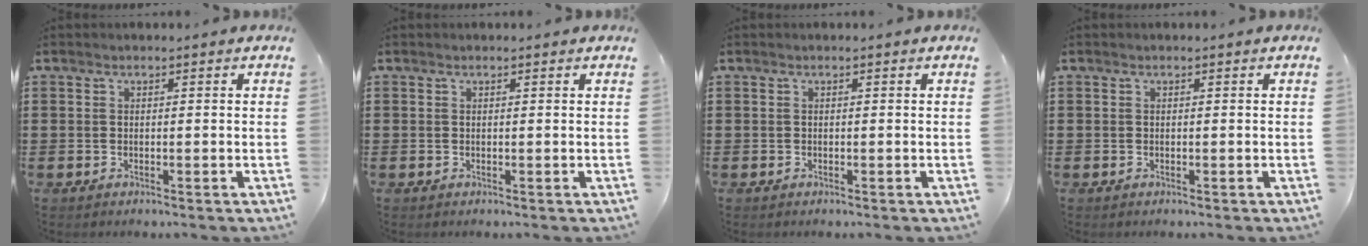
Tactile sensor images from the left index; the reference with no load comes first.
{"total": 0.0}
{"total": 0.0}
{"total": 0.0}